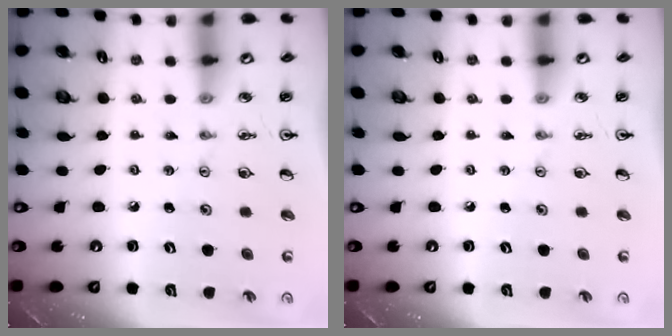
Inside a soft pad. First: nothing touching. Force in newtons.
{"total": 0.0}